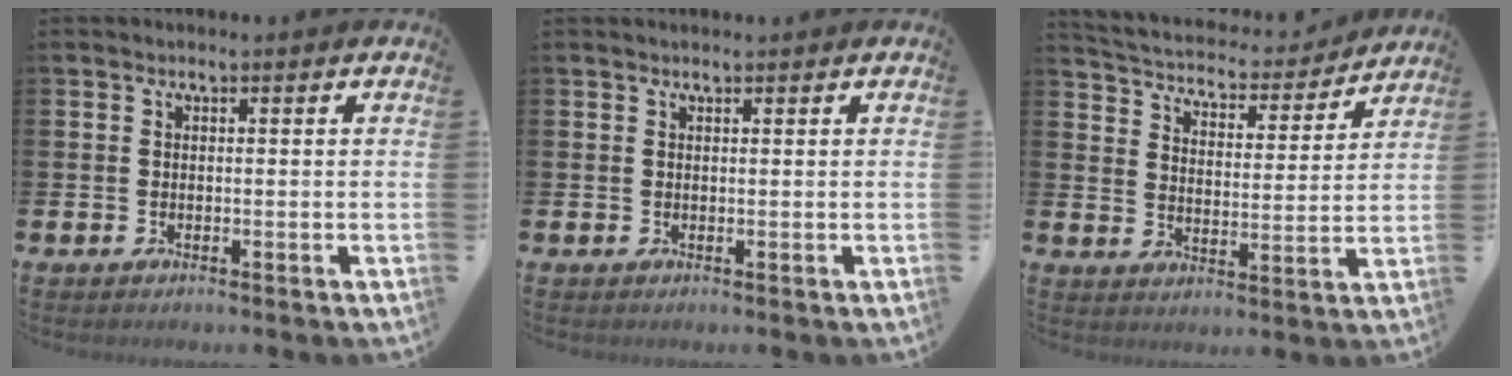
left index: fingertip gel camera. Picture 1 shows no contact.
{"total": 0.5, "force": [0.5, 0.0, 0.1], "torque": [0.002, -0.002, 0.009]}
{"total": 4.9, "force": [4.7, 1.2, 0.5], "torque": [-0.041, -0.044, 0.076]}